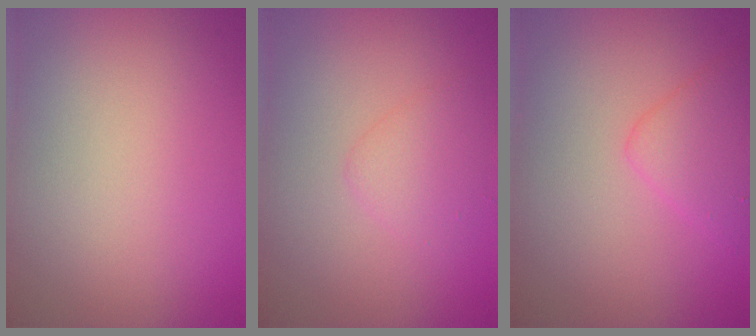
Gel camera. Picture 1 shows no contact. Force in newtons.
{"total": 1.8, "press": 1.8, "slide": 0.1}
{"total": 2.7, "press": 2.7, "slide": 0.2}